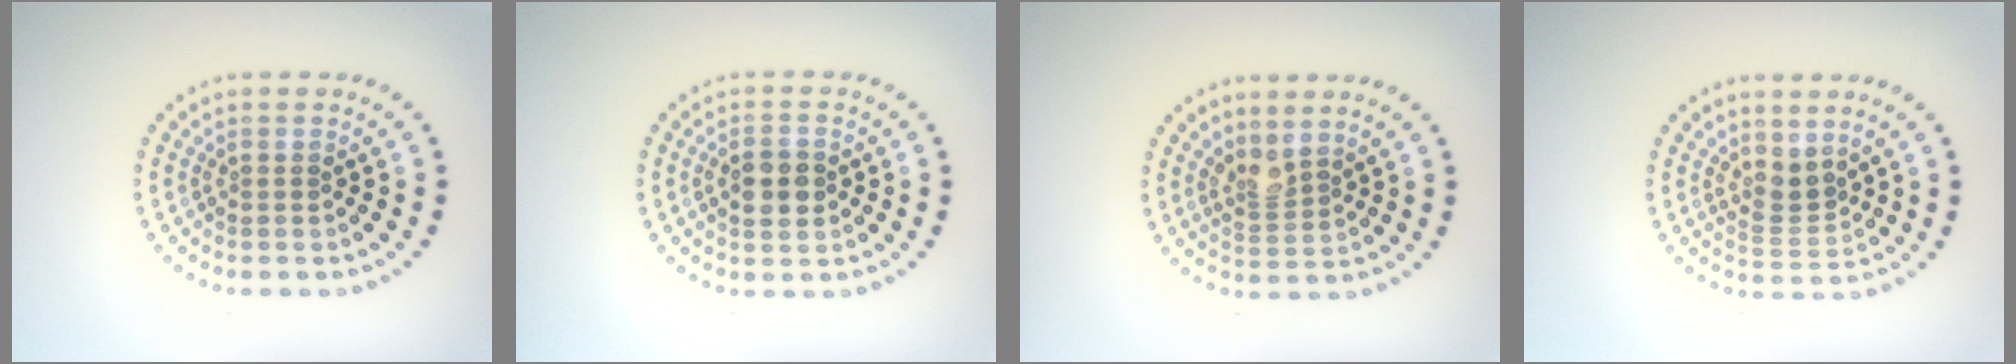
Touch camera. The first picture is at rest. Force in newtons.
{"total": 2.7, "press": 2.7, "slide": 0.3}
{"total": 2.1, "press": 1.5, "slide": 1.4}
{"total": 2.3, "press": 1.6, "slide": 1.6}